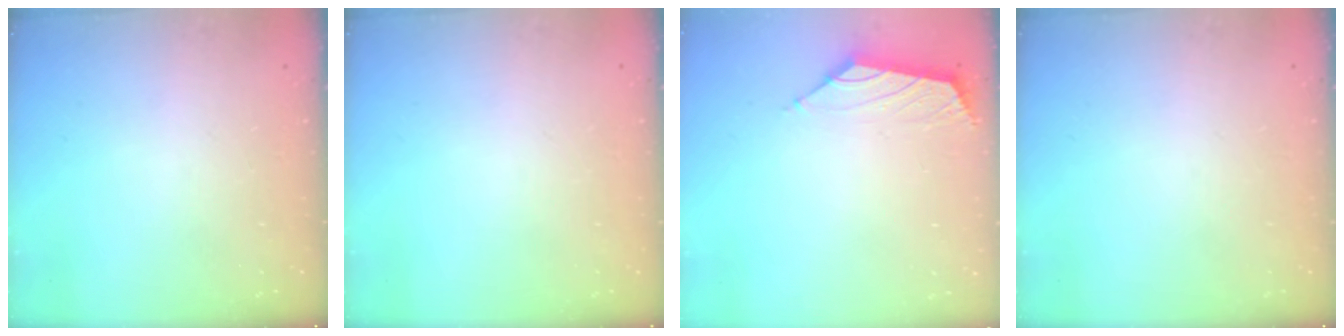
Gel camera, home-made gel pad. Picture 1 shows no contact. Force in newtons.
{"total": 0.0}
{"total": 1.6, "press": 1.5, "slide": 0.7}
{"total": 0.0}